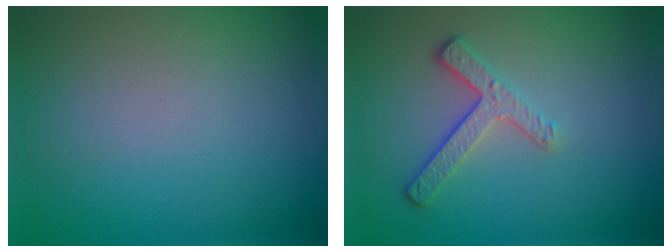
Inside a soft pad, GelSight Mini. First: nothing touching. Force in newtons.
{"total": 2.7, "press": 2.3, "slide": 1.5}